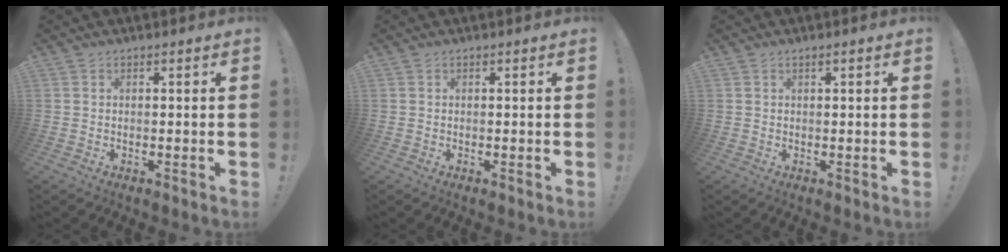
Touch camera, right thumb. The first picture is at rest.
{"total": 0.0}
{"total": 1.0, "force": [0.5, -0.1, 0.8], "torque": [-0.023, 0.002, 0.008]}